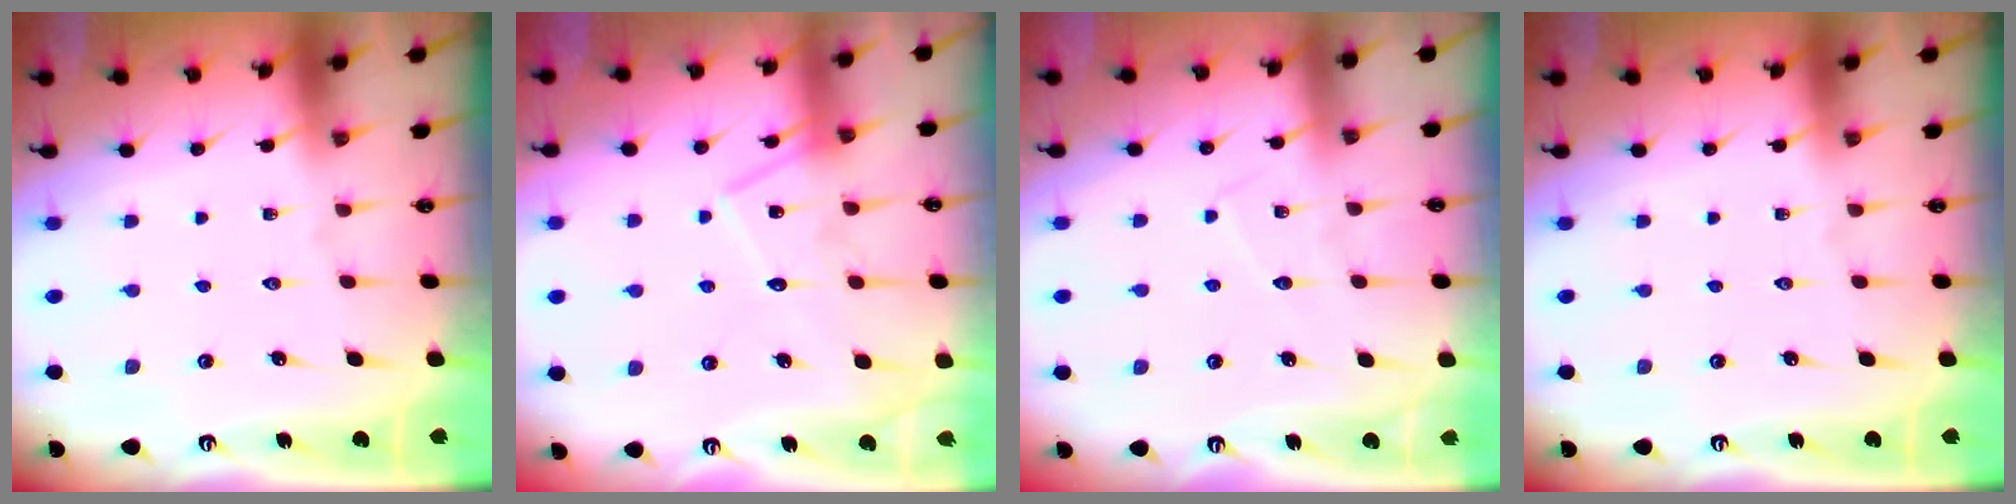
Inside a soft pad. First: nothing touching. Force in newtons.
{"total": 13.7, "press": 13.7, "slide": 0.9}
{"total": 4.7, "press": 4.7, "slide": 0.4}
{"total": 0.0}